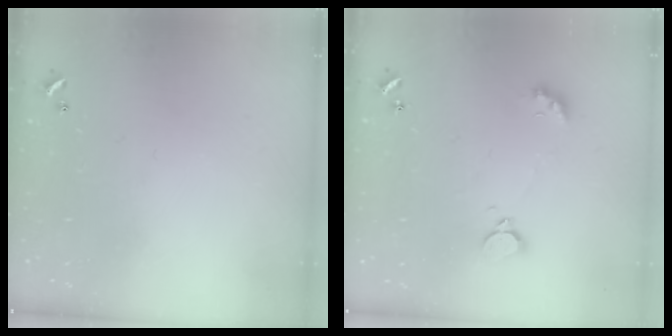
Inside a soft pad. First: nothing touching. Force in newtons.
{"total": 2.5, "press": 2.4, "slide": 0.5}